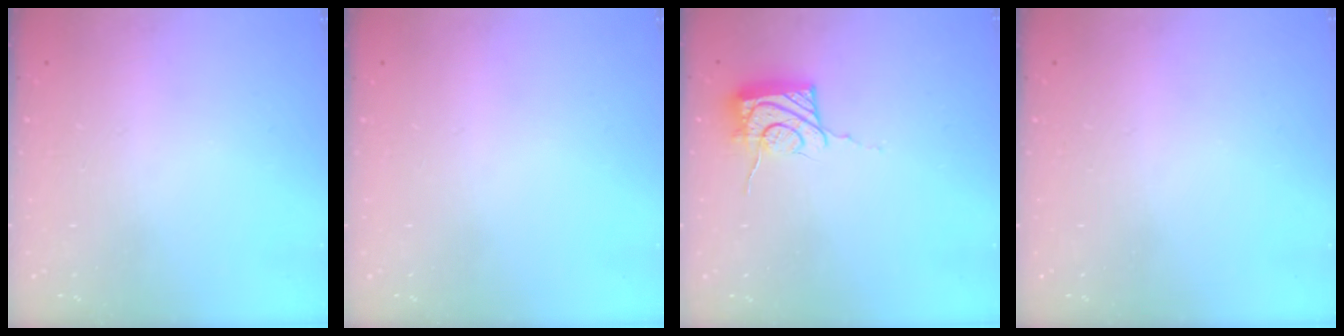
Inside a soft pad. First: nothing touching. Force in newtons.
{"total": 0.0}
{"total": 12.2, "press": 12.0, "slide": 1.8}
{"total": 0.0}